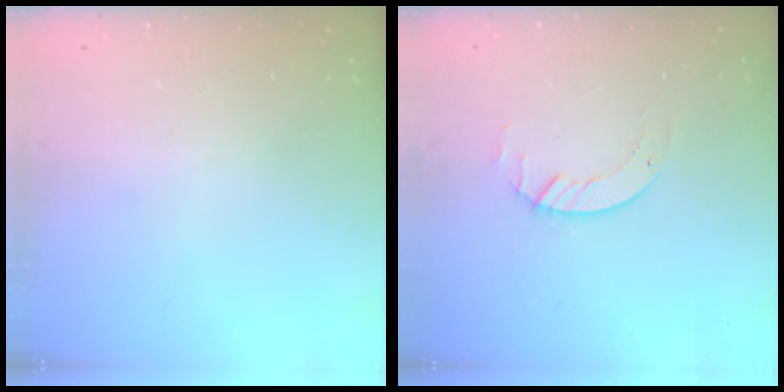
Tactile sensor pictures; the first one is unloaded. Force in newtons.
{"total": 2.6, "press": 2.6, "slide": 0.3}